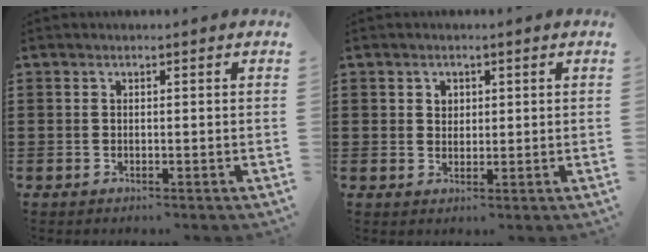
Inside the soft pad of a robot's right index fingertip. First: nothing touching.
{"total": 1.5, "force": [0.7, 1.2, 0.3], "torque": [-0.010, 0.008, 0.013]}